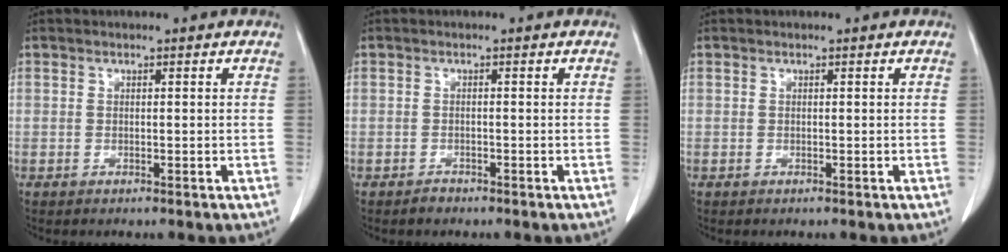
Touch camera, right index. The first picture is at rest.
{"total": 1.1, "force": [-0.9, 0.6, 0.0], "torque": [0.001, 0.002, -0.016]}
{"total": 0.0}